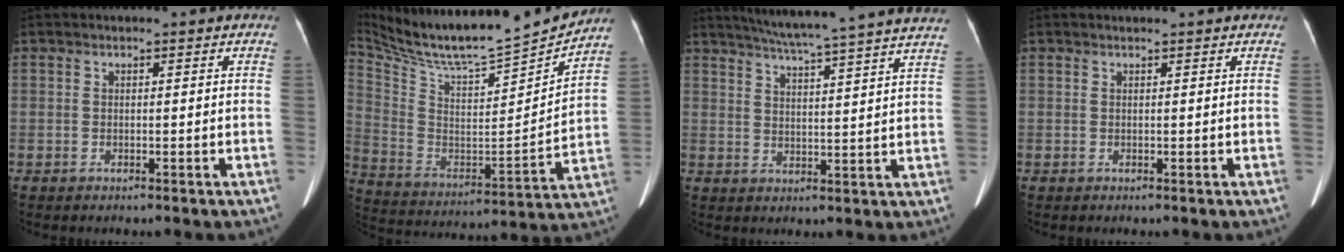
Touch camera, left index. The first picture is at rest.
{"total": 21.0, "force": [19.6, 0.4, 7.5], "torque": [-0.157, -0.047, 0.321]}
{"total": 20.6, "force": [18.3, -1.3, 9.4], "torque": [-0.155, -0.017, 0.235]}
{"total": 0.8, "force": [0.8, 0.0, 0.2], "torque": [-0.007, 0.011, 0.015]}